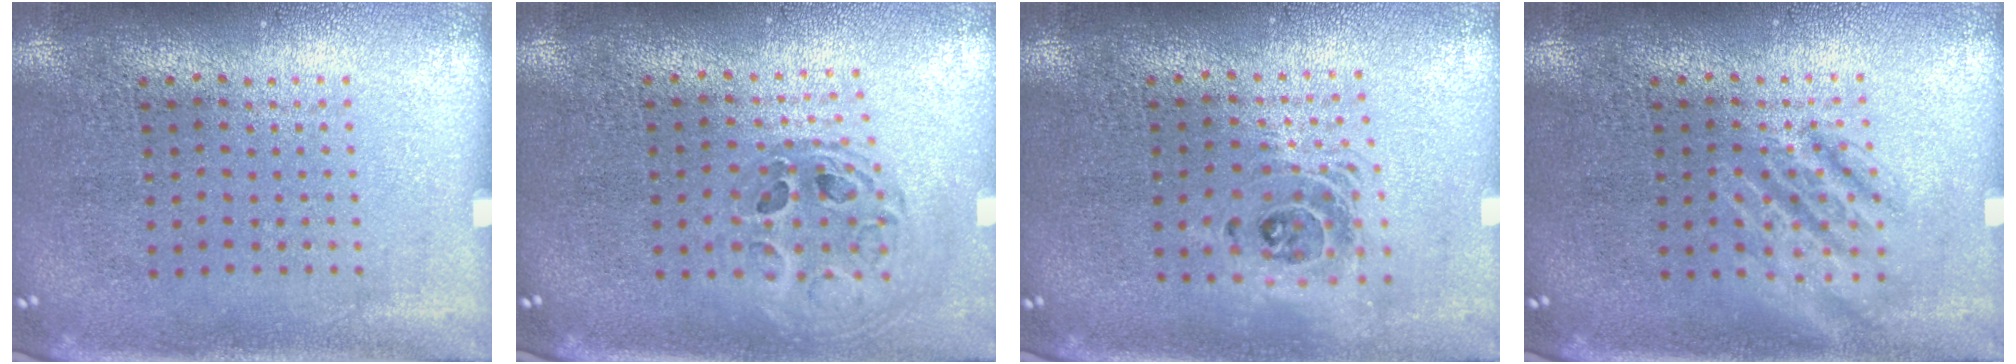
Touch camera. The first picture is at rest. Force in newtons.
{"total": 0.7, "press": 0.7, "slide": 0.1}
{"total": 1.5, "press": 1.3, "slide": 0.9}
{"total": 2.3, "press": 2.2, "slide": 0.3}